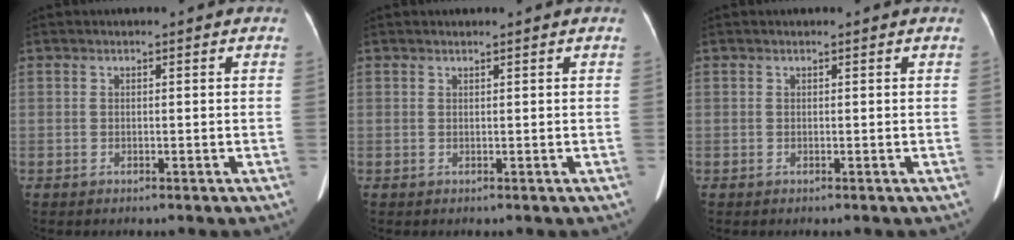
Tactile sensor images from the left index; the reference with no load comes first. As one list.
[{"total": 0.0}, {"total": 0.0}]